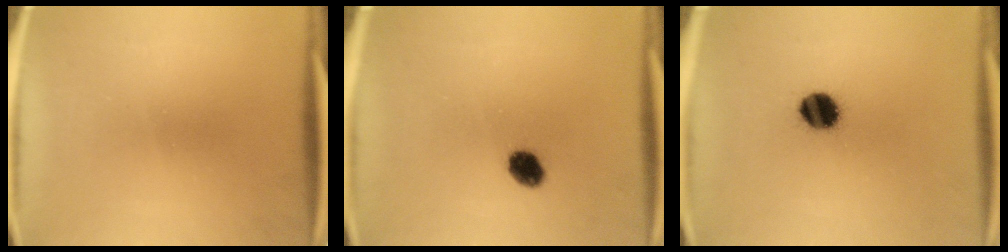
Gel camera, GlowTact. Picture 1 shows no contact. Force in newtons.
{"total": 4.5}
{"total": 7.7}